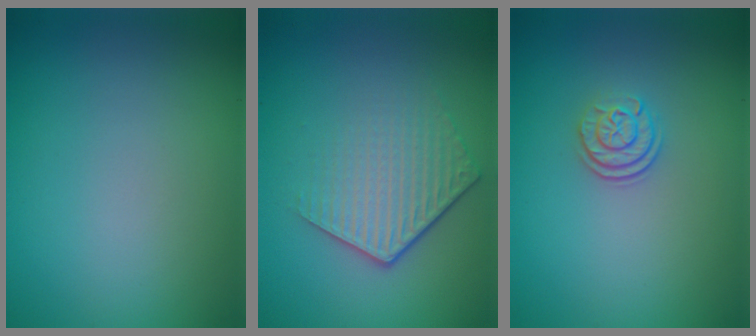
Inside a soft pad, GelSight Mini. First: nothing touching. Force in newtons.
{"total": 4.4, "press": 3.1, "slide": 3.1}
{"total": 2.1, "press": 1.7, "slide": 1.3}